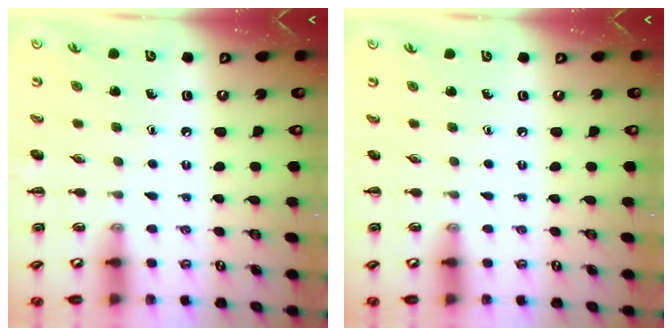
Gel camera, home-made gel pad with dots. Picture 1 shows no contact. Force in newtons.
{"total": 0.0}